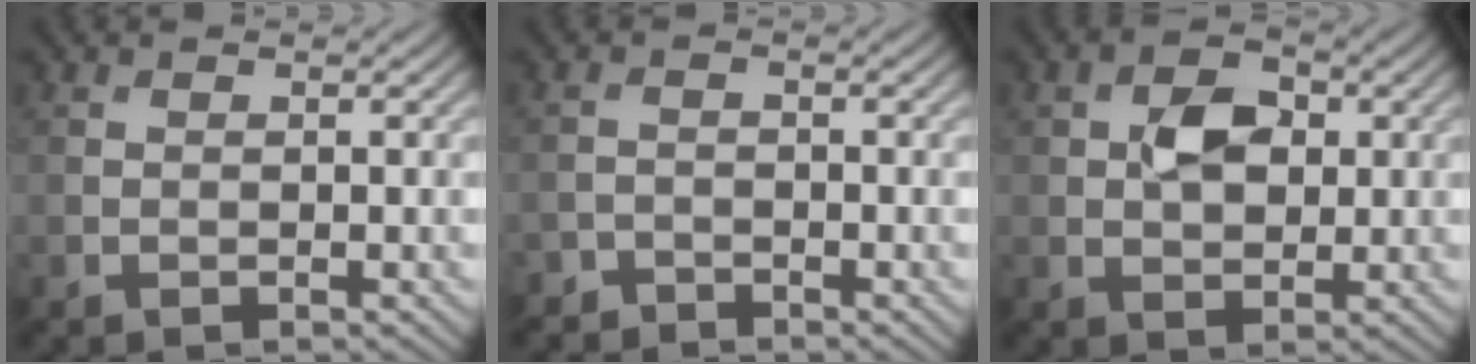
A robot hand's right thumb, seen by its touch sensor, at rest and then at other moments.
{"total": 1.7, "force": [-1.6, 0.7, -0.1], "torque": [0.004, 0.002, -0.036]}
{"total": 4.6, "force": [0.7, 3.1, 3.4], "torque": [-0.062, 0.004, 0.007]}